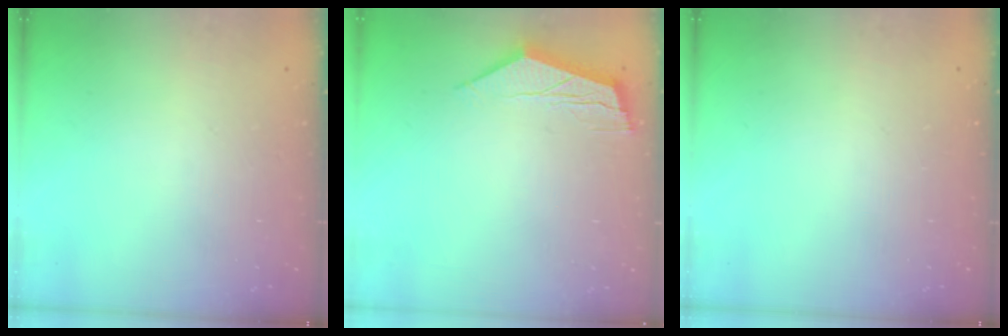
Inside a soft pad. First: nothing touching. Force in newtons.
{"total": 5.7, "press": 5.6, "slide": 0.6}
{"total": 0.0}